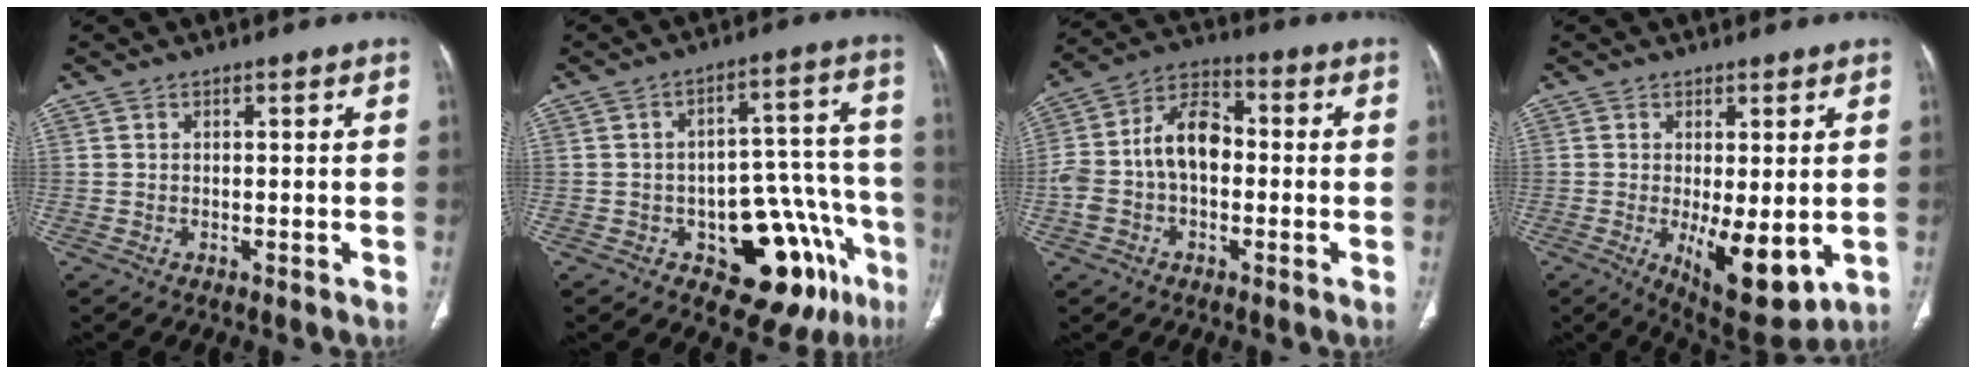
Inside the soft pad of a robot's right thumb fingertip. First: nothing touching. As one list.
[{"total": 17.8, "force": [-8.6, 8.8, 12.8], "torque": [-0.093, 0.077, -0.101]}, {"total": 12.6, "force": [-0.9, 8.2, 9.5], "torque": [-0.174, 0.044, -0.027]}, {"total": 11.0, "force": [-1.9, 4.3, 10.0], "torque": [-0.142, -0.029, -0.013]}]